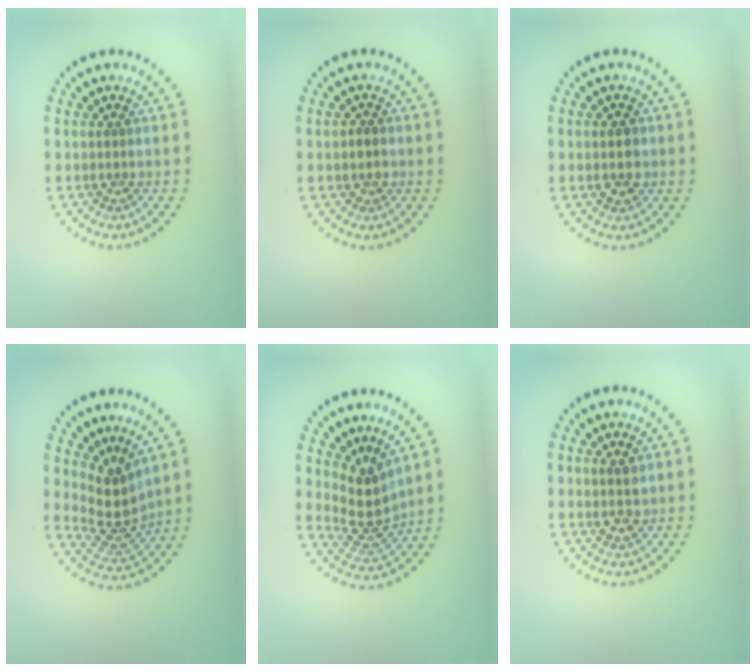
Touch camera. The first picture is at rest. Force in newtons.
{"total": 1.1, "press": 1.1, "slide": 0.3}
{"total": 2.4, "press": 2.4, "slide": 0.1}
{"total": 3.8, "press": 2.9, "slide": 2.5}
{"total": 3.6, "press": 2.6, "slide": 2.4}
{"total": 1.8, "press": 1.7, "slide": 0.6}